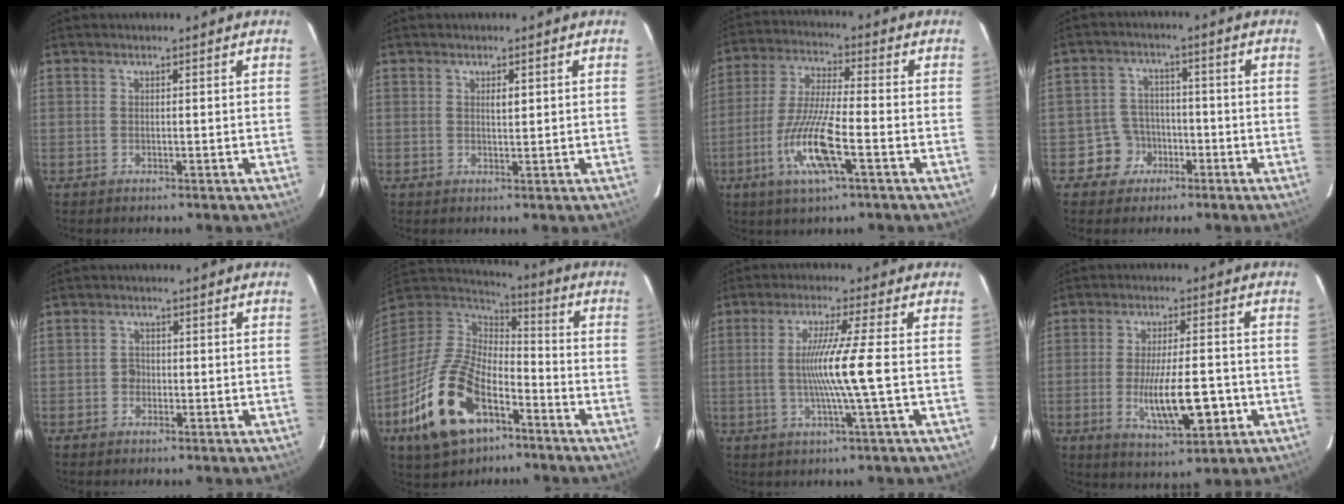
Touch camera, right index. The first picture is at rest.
{"total": 1.3, "force": [0.5, 0.4, 1.1], "torque": [-0.018, 0.000, 0.008]}
{"total": 11.6, "force": [-4.4, 1.2, 10.7], "torque": [-0.217, -0.014, -0.083]}
{"total": 5.2, "force": [-2.2, 4.7, 0.4], "torque": [-0.004, 0.016, -0.032]}
{"total": 1.6, "force": [-0.4, 1.3, 0.8], "torque": [-0.011, 0.005, -0.007]}
{"total": 17.5, "force": [-8.7, 8.3, 12.8], "torque": [-0.270, -0.002, -0.157]}
{"total": 8.1, "force": [-0.5, -1.8, 7.9], "torque": [-0.154, -0.009, -0.008]}
{"total": 10.7, "force": [-2.6, 2.6, 10.1], "torque": [-0.176, -0.011, -0.033]}